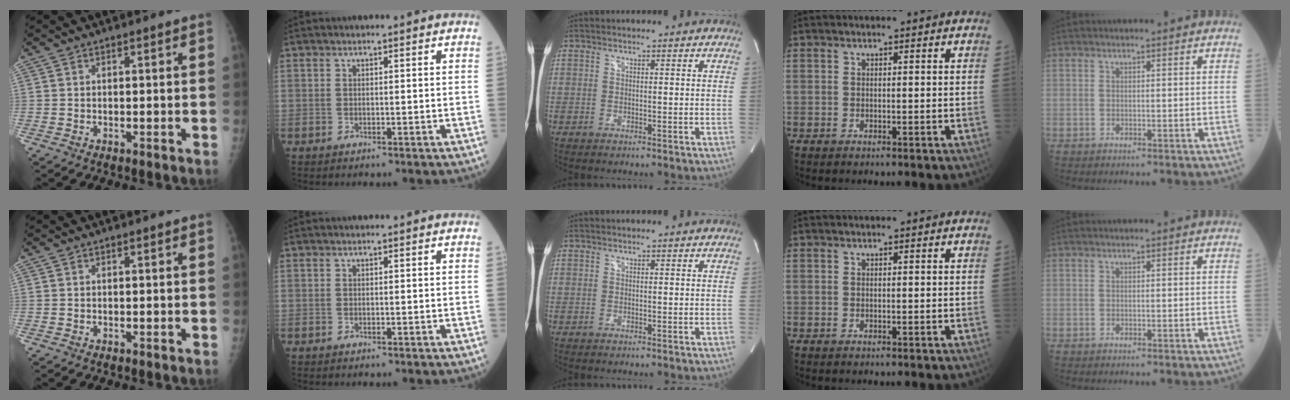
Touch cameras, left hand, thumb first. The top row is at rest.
{}